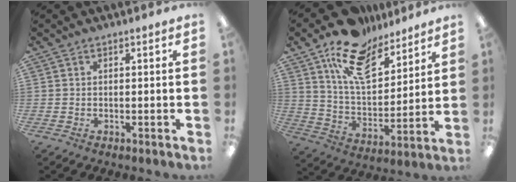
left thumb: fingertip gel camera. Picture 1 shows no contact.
{"total": 15.7, "force": [11.2, 7.5, 8.0], "torque": [-0.152, -0.055, 0.206]}